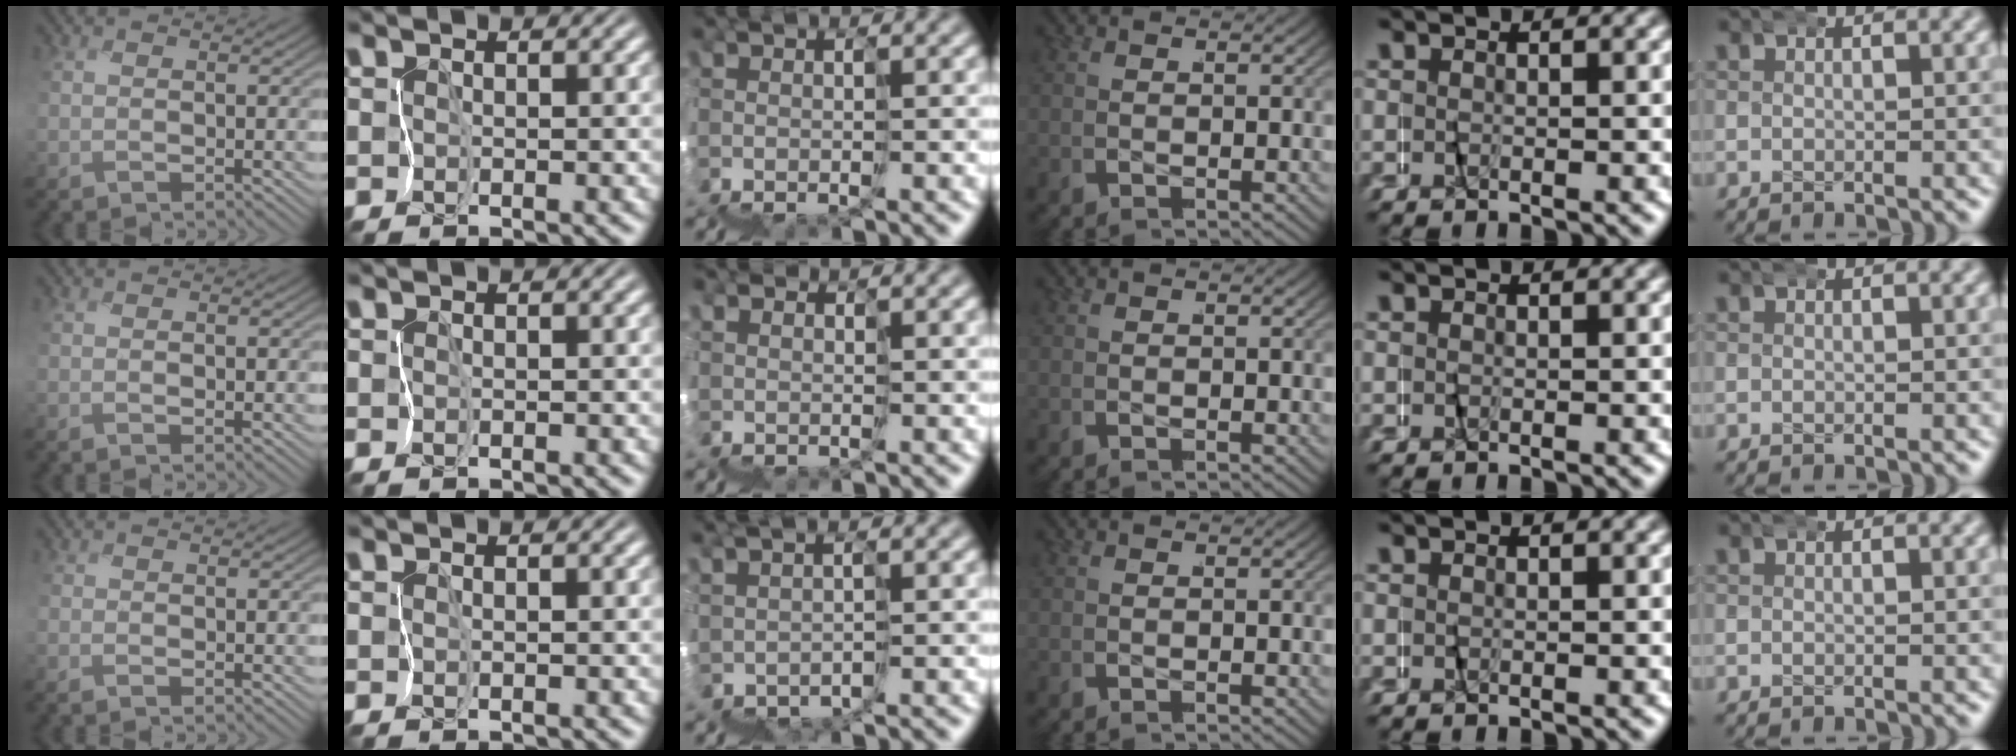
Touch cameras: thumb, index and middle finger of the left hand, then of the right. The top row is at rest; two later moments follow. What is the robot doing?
{"motion": "wrap", "object": "netting"}